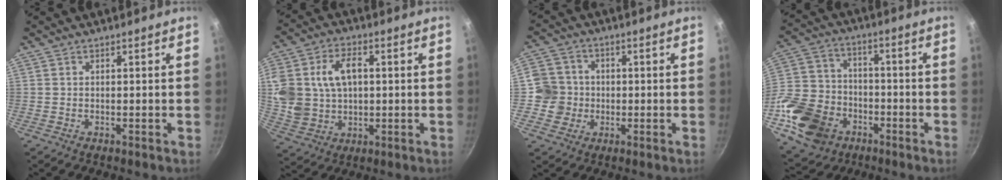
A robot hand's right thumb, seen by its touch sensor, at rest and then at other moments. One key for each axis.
{"total": 15.0, "fx": 2.1, "fy": 10.4, "fz": 10.5, "tx": -0.201, "ty": 0.012, "tz": 0.047}
{"total": 7.6, "fx": -0.8, "fy": 7.5, "fz": 1.2, "tx": 0.008, "ty": 0.014, "tz": -0.020}
{"total": 18.4, "fx": -7.8, "fy": 13.8, "fz": 9.3, "tx": -0.179, "ty": 0.035, "tz": -0.141}